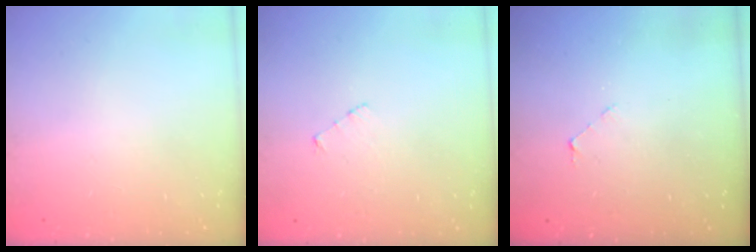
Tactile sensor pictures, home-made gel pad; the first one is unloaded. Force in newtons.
{"total": 2.6, "press": 2.6, "slide": 0.3}
{"total": 2.8, "press": 2.8, "slide": 0.2}